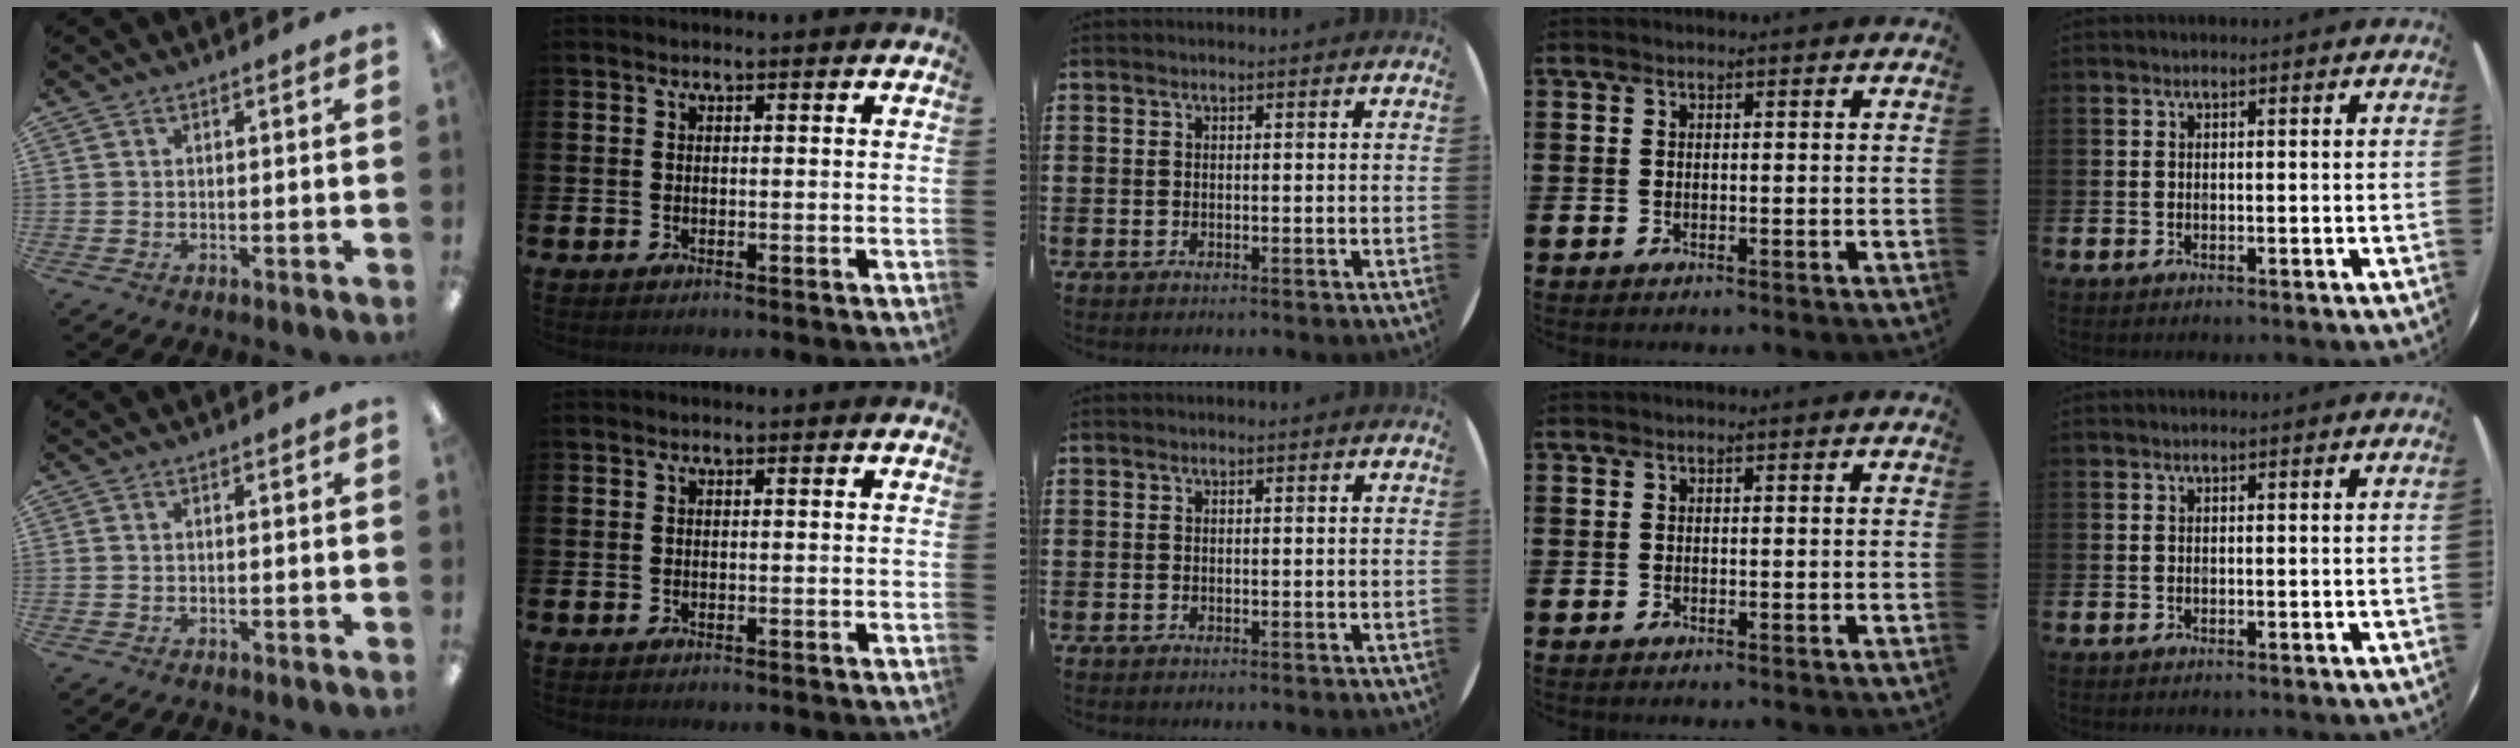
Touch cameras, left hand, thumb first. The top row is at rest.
{}